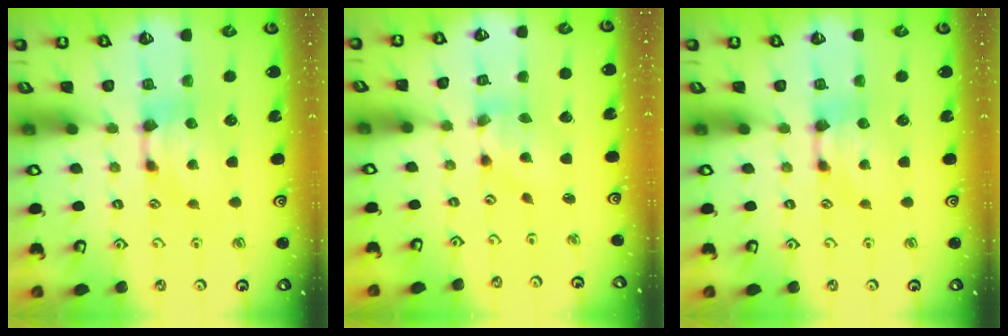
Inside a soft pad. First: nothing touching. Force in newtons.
{"total": 2.4, "press": 1.6, "slide": 1.7}
{"total": 0.0}